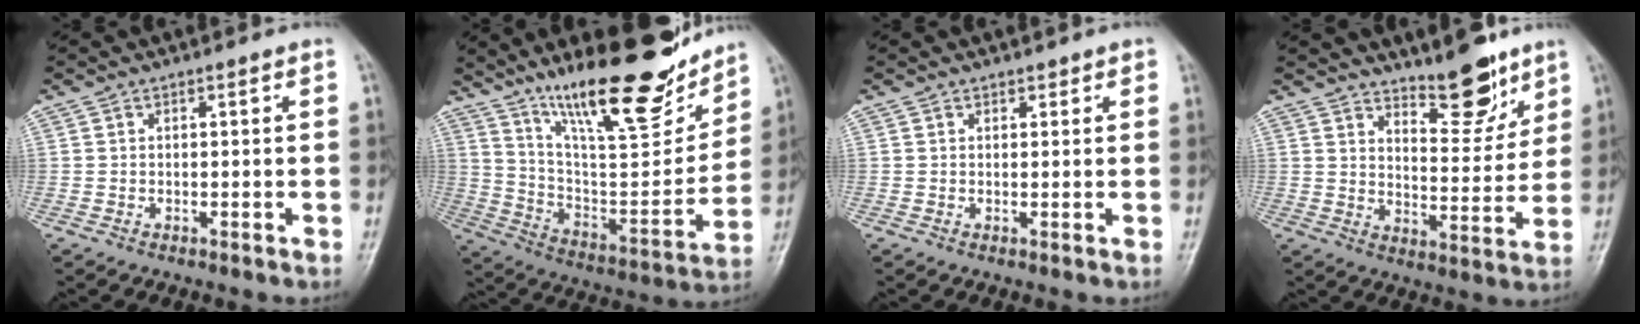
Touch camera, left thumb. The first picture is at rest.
{"total": 24.2, "force": [17.1, 6.4, 15.8], "torque": [-0.213, -0.085, 0.289]}
{"total": 1.1, "force": [0.9, 0.7, 0.2], "torque": [0.012, -0.005, 0.007]}
{"total": 9.5, "force": [7.6, 3.2, 4.6], "torque": [-0.040, -0.066, 0.124]}